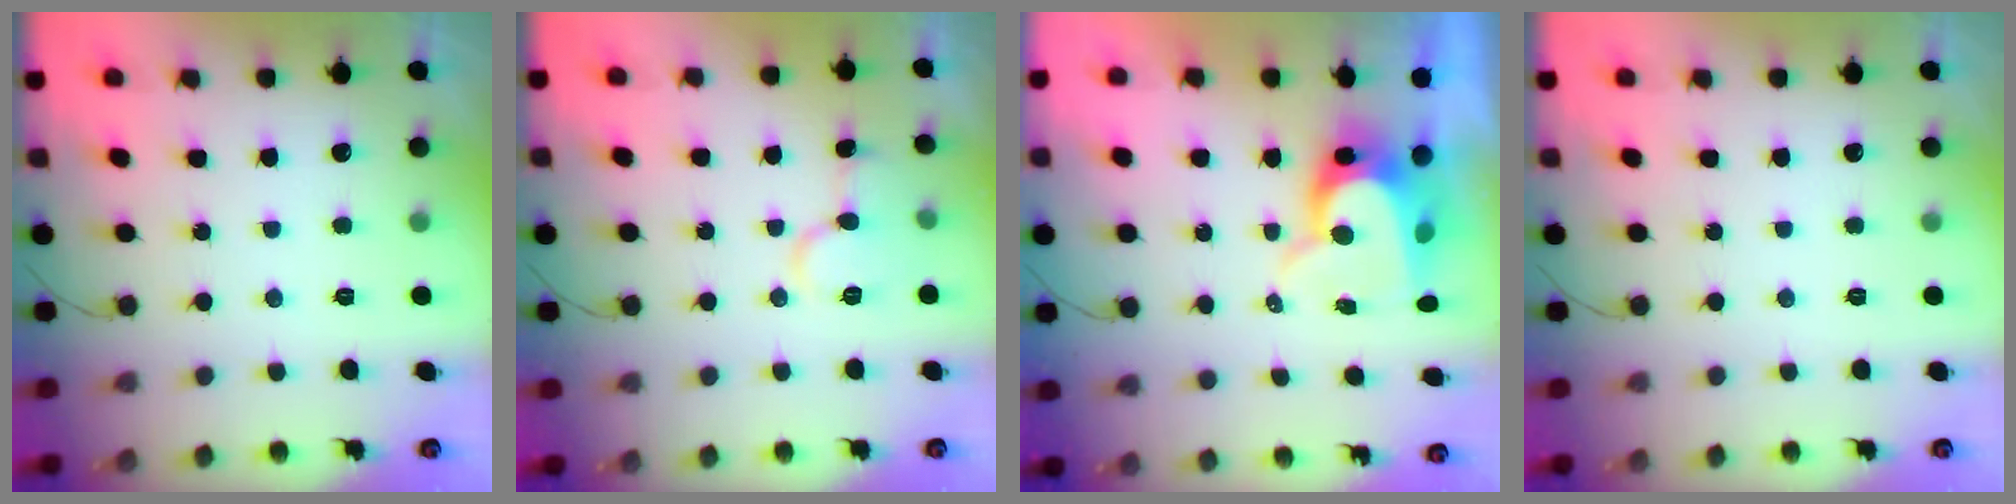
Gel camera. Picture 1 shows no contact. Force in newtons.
{"total": 9.0, "press": 8.9, "slide": 0.7}
{"total": 10.5, "press": 10.4, "slide": 0.8}
{"total": 0.0}